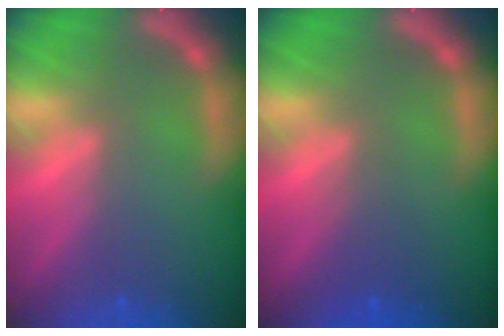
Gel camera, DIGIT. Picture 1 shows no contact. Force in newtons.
{"total": 2.0}